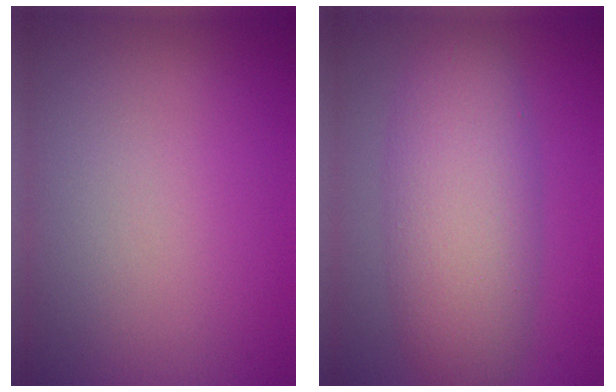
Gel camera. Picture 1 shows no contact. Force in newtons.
{"total": 7.0, "press": 7.0, "slide": 0.3}